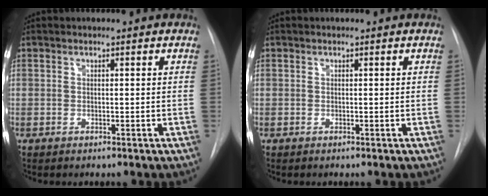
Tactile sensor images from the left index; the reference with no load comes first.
{"total": 0.0}